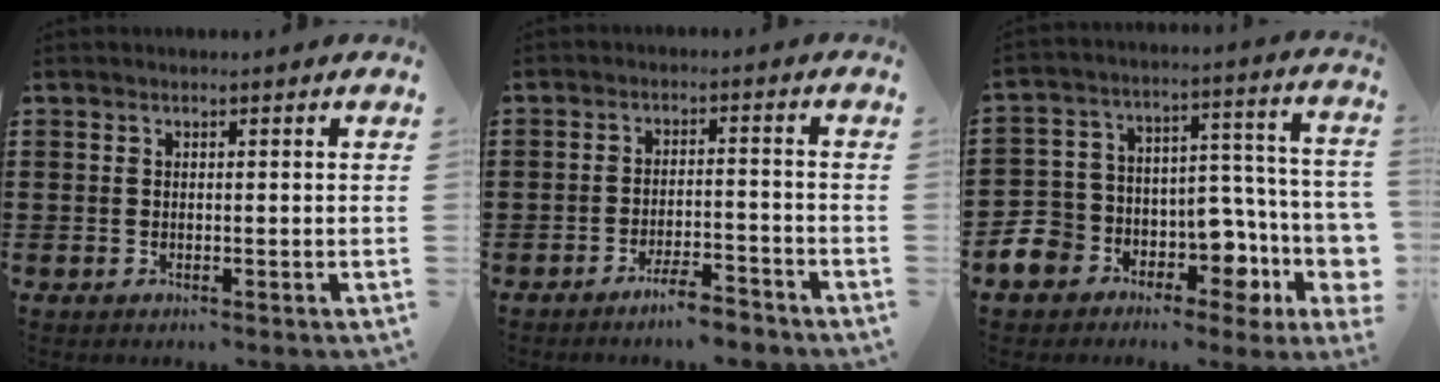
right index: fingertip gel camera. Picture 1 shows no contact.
{"total": 4.5, "force": [-4.0, 0.5, 1.9], "torque": [-0.030, 0.004, -0.076]}
{"total": 9.8, "force": [-4.5, 7.6, 4.1], "torque": [-0.085, -0.010, -0.072]}